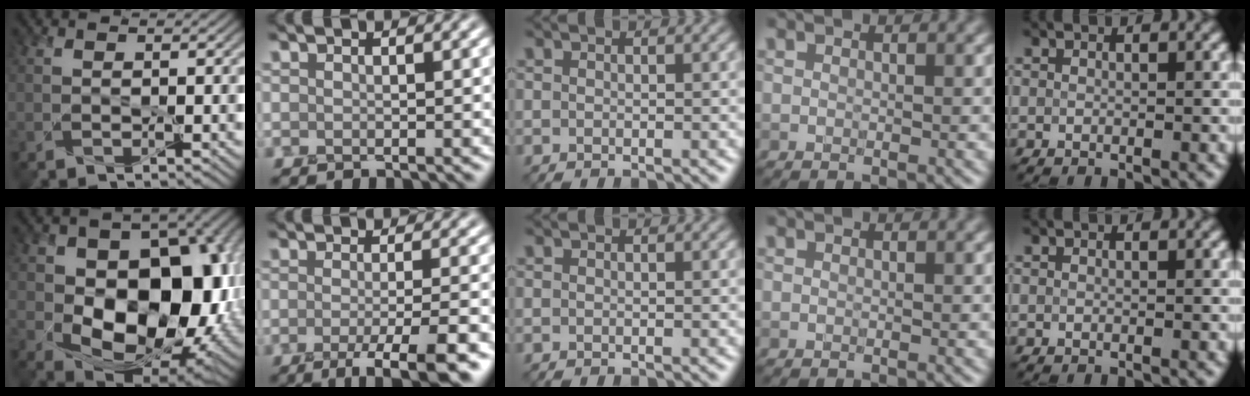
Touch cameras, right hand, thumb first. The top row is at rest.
{"thumb": {"total": 16.2, "force": [-1.6, 11.3, 11.4], "torque": [-0.137, -0.040, -0.014]}, "index": {"total": 7.4, "force": [-3.5, 1.8, 6.3], "torque": [-0.073, -0.011, -0.053]}}